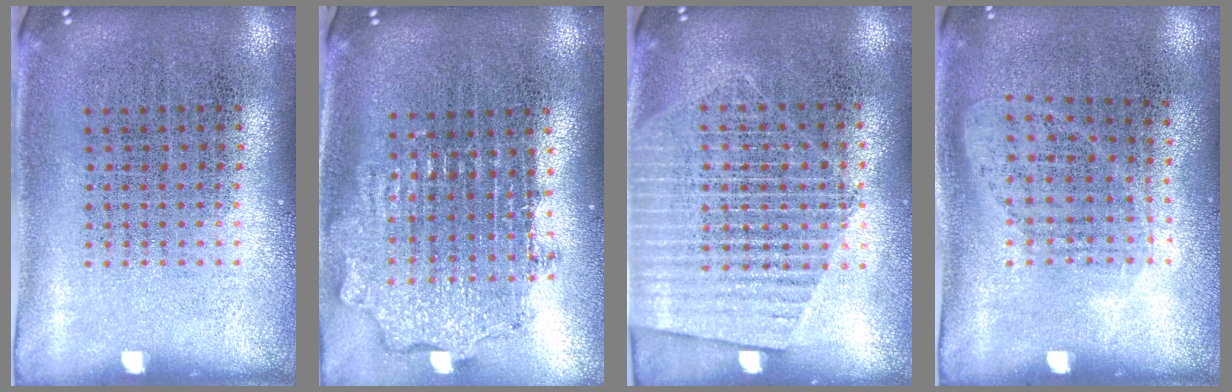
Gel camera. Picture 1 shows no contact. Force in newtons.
{"total": 1.9, "press": 1.5, "slide": 1.1}
{"total": 1.7, "press": 1.5, "slide": 0.8}
{"total": 1.0, "press": 0.9, "slide": 0.5}